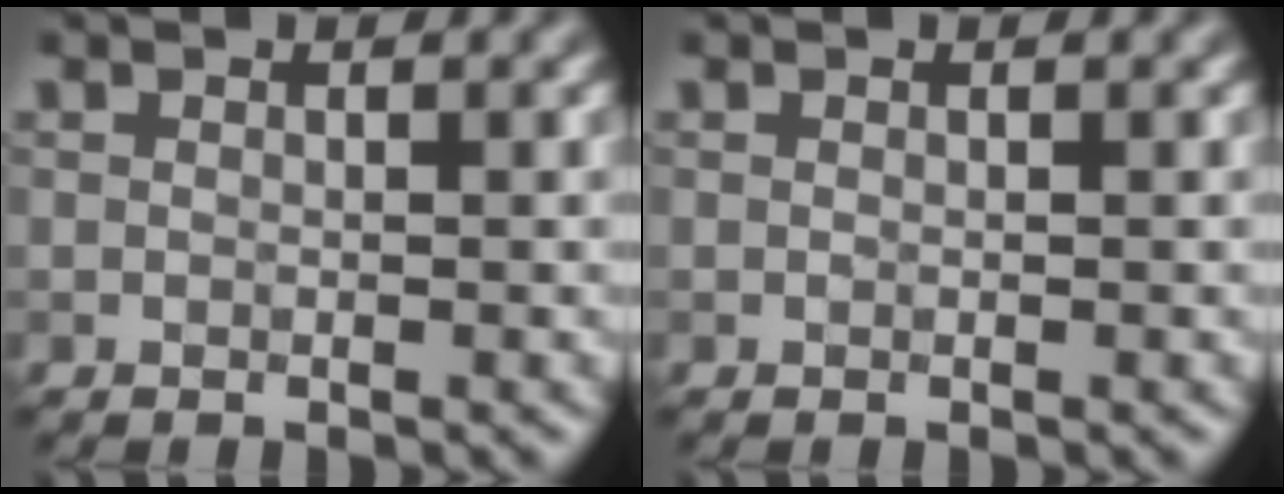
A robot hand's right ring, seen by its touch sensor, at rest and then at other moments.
{"total": 0.0}